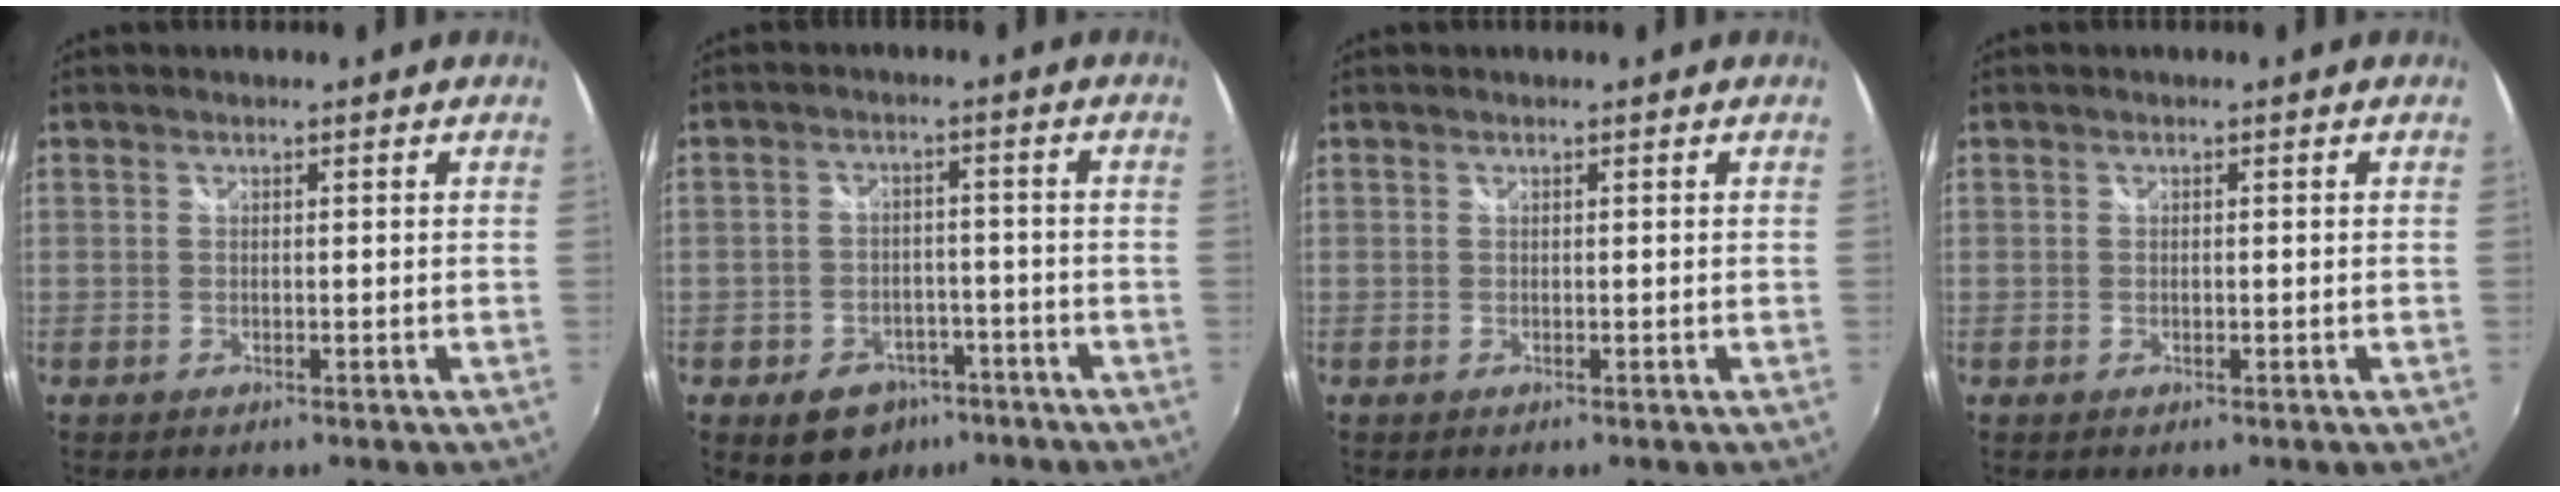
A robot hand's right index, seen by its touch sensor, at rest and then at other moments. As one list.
[{"total": 8.7, "force": [-5.2, 6.3, 3.0], "torque": [-0.074, 0.016, -0.061]}, {"total": 0.0}, {"total": 0.0}]